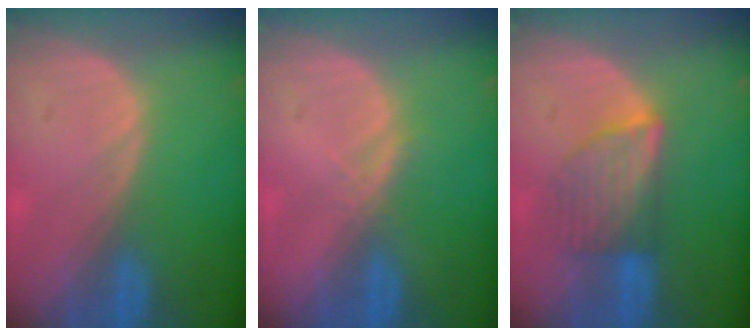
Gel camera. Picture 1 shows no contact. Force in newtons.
{"total": 1.5, "press": 1.3, "slide": 0.8}
{"total": 6.0, "press": 6.0, "slide": 0.7}